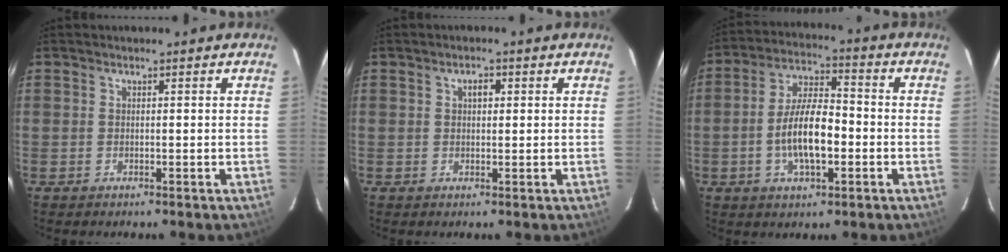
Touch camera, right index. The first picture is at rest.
{"total": 1.8, "force": [0.6, 1.2, 1.2], "torque": [-0.019, 0.008, 0.009]}
{"total": 10.7, "force": [-2.5, 4.1, 9.6], "torque": [-0.188, 0.005, -0.043]}